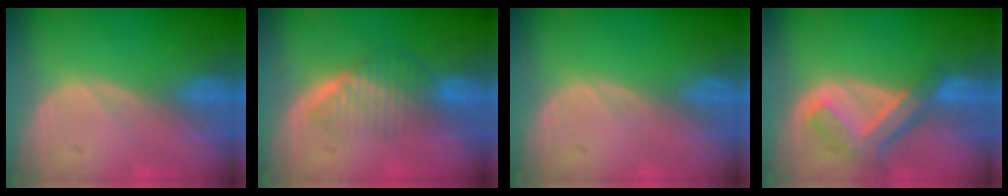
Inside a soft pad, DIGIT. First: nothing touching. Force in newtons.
{"total": 6.5, "press": 5.8, "slide": 2.9}
{"total": 0.0}
{"total": 7.5, "press": 6.5, "slide": 3.7}